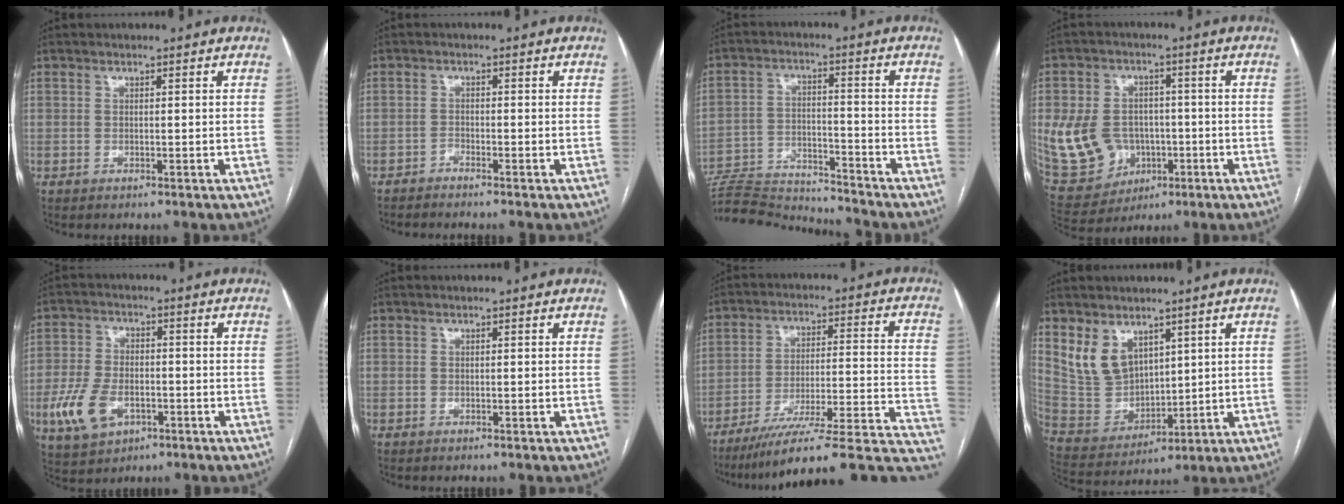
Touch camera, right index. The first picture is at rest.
{"total": 1.5, "force": [-1.4, -0.1, 0.4], "torque": [-0.004, 0.001, -0.025]}
{"total": 12.8, "force": [-12.8, 0.2, 1.2], "torque": [-0.024, 0.012, -0.216]}
{"total": 14.6, "force": [-2.2, 11.9, 8.2], "torque": [-0.203, 0.017, -0.011]}
{"total": 9.5, "force": [-3.5, 5.8, 6.7], "torque": [-0.153, 0.004, -0.056]}
{"total": 0.0}
{"total": 23.3, "force": [-18.4, 2.5, 14.1], "torque": [-0.119, 0.025, -0.261]}
{"total": 9.1, "force": [5.3, 6.1, 4.3], "torque": [-0.100, 0.009, 0.126]}